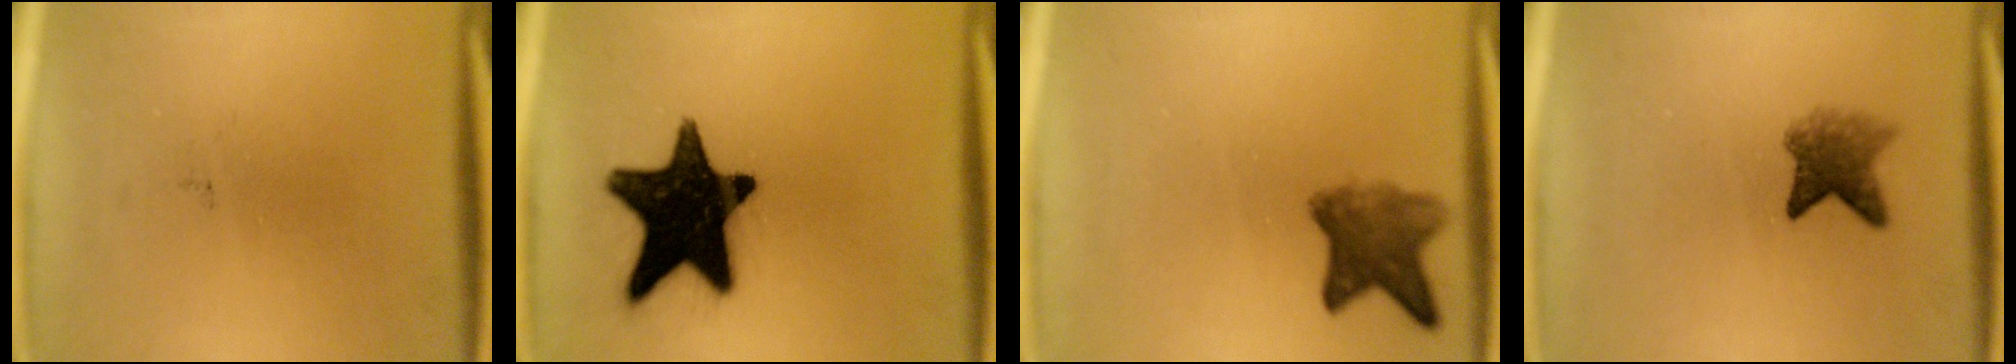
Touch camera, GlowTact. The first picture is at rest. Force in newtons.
{"total": 18.6}
{"total": 5.8}
{"total": 4.1}